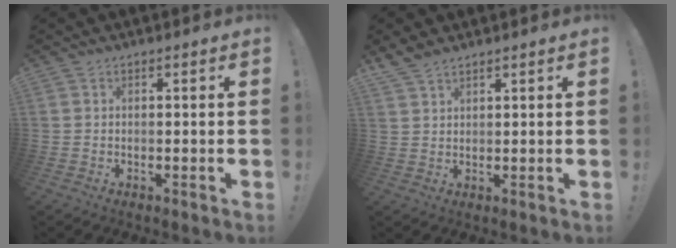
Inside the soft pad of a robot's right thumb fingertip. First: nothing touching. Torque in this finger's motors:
{"motor_torque": [-0.78, 0.82, 0.04, 0.12, 0.14]}